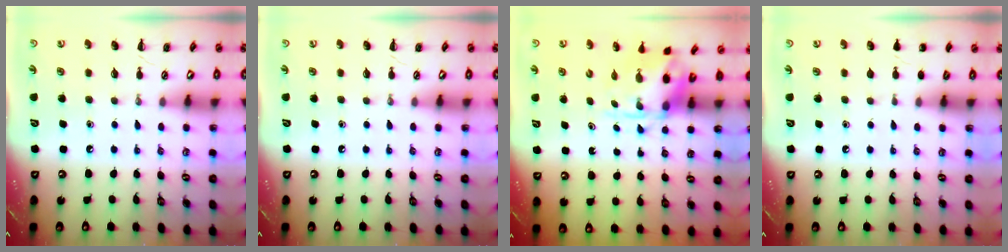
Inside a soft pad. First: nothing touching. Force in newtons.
{"total": 0.0}
{"total": 3.9, "press": 3.8, "slide": 0.9}
{"total": 1.1, "press": 1.0, "slide": 0.2}